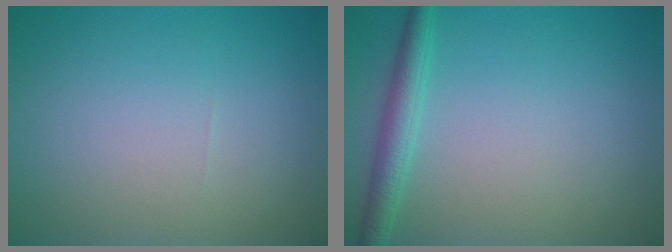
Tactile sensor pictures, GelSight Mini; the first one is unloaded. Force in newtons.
{"total": 2.5, "press": 2.5, "slide": 0.1}